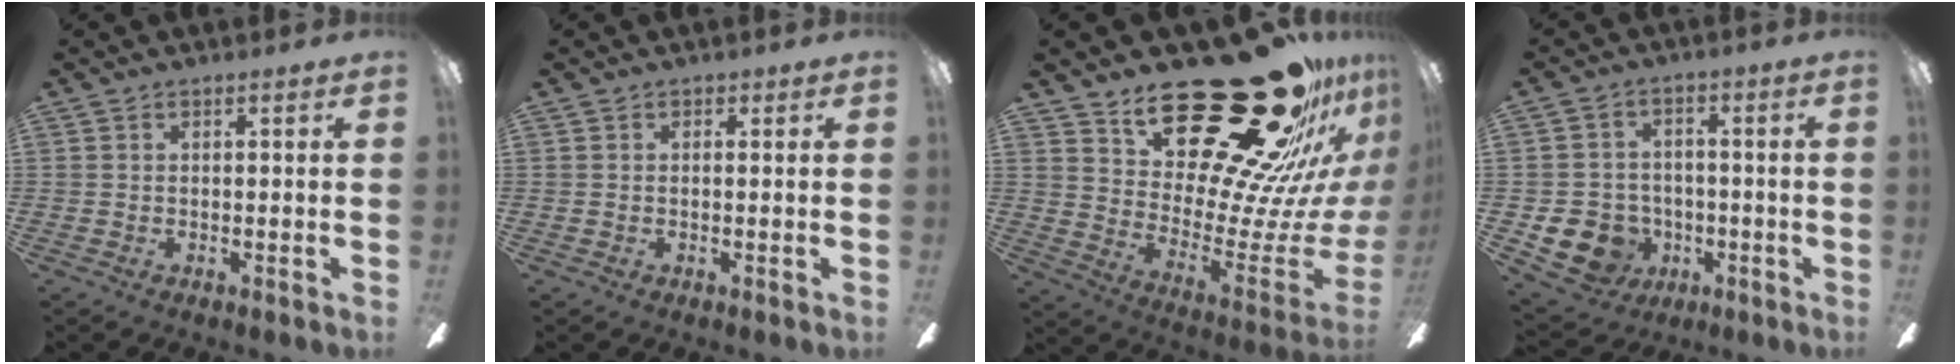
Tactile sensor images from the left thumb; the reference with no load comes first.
{"total": 0.5, "force": [0.1, 0.5, 0.1], "torque": [-0.002, 0.005, 0.000]}
{"total": 37.4, "force": [25.8, 15.4, 22.3], "torque": [-0.260, -0.198, 0.481]}
{"total": 10.7, "force": [-4.2, 9.0, 3.9], "torque": [-0.101, 0.033, -0.071]}